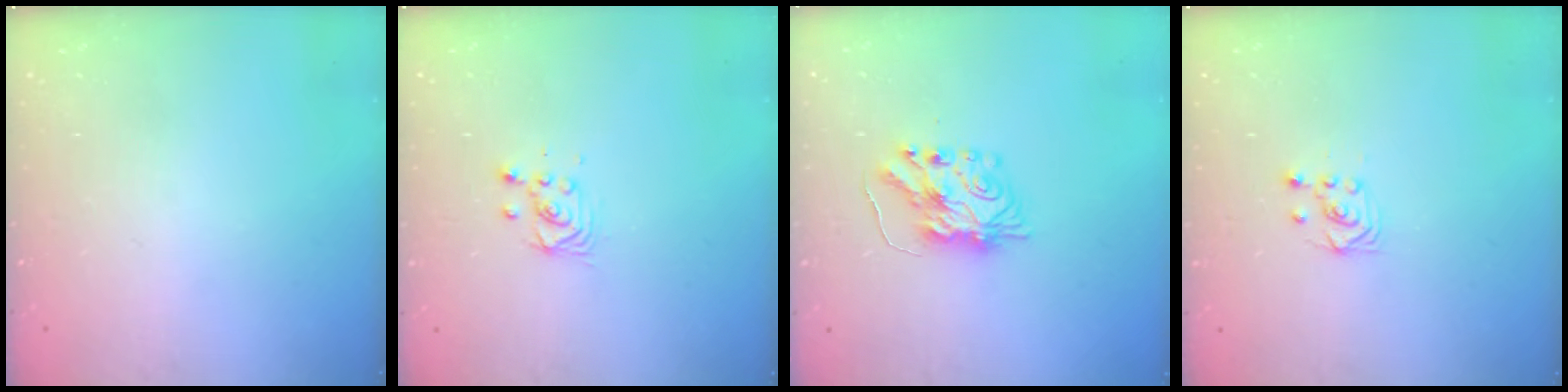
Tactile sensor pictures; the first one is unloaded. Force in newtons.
{"total": 3.3, "press": 3.3, "slide": 0.4}
{"total": 7.8, "press": 7.7, "slide": 0.6}
{"total": 2.5, "press": 2.2, "slide": 1.2}